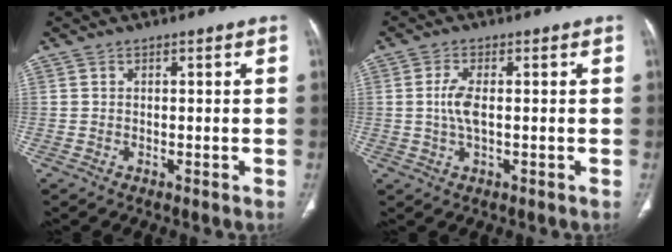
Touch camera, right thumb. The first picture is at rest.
{"total": 3.9, "force": [0.1, 1.5, 3.7], "torque": [-0.090, 0.002, 0.001]}